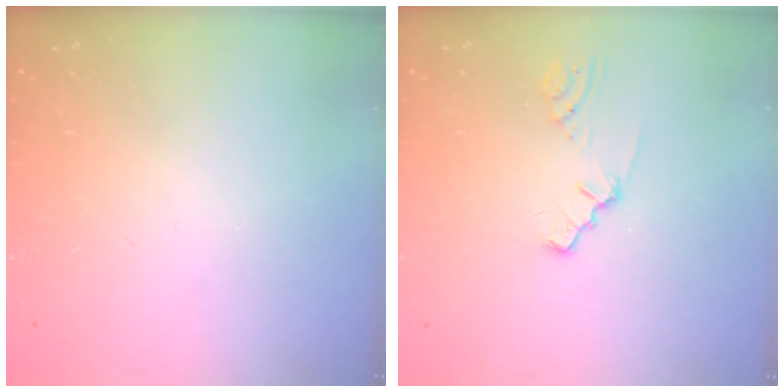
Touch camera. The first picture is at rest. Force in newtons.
{"total": 0.9, "press": 0.8, "slide": 0.2}